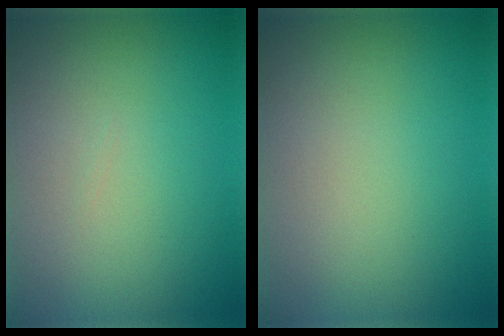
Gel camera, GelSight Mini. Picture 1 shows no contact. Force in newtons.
{"total": 0.0}